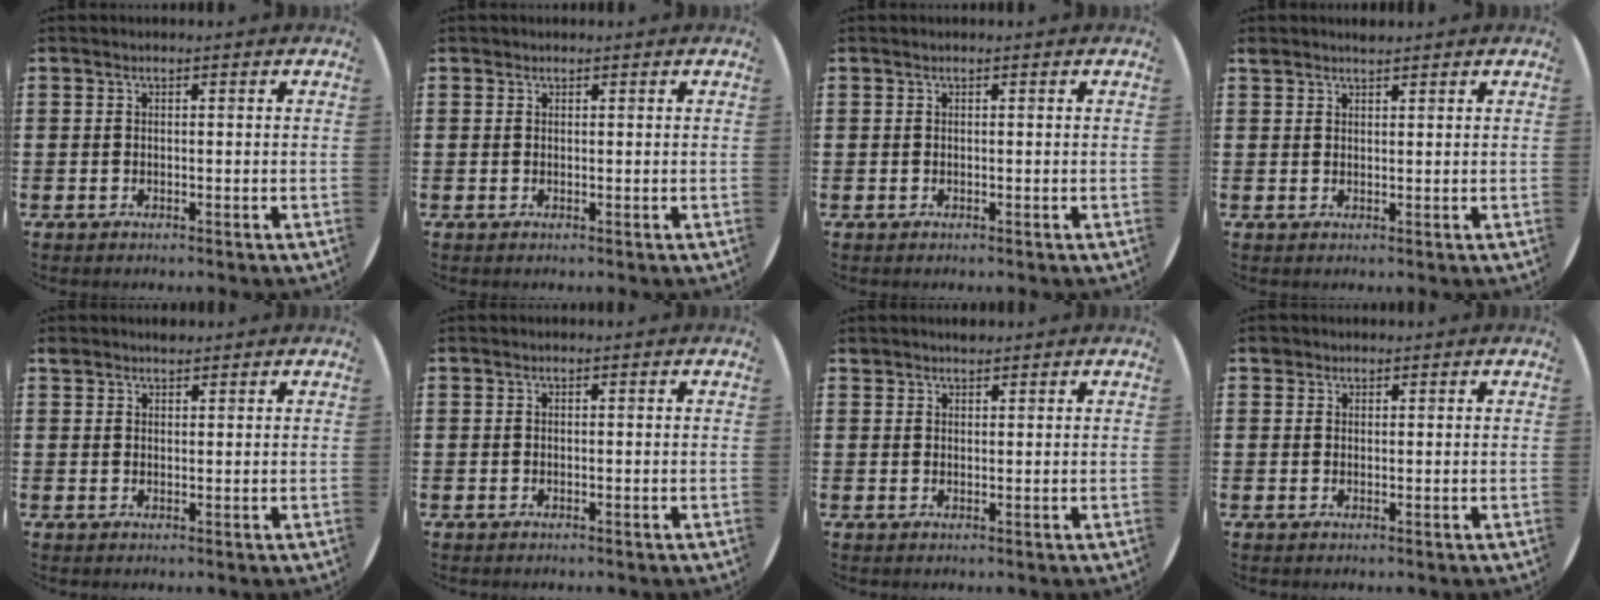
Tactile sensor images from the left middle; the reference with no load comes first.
{"total": 0.0}
{"total": 0.0}
{"total": 1.3, "force": [1.3, 0.2, 0.0], "torque": [-0.001, 0.001, 0.025]}
{"total": 1.4, "force": [1.3, 0.5, 0.0], "torque": [0.005, 0.000, 0.024]}
{"total": 0.0}
{"total": 1.2, "force": [1.2, 0.3, -0.1], "torque": [0.001, 0.001, 0.023]}
{"total": 1.1, "force": [0.9, 0.6, 0.1], "torque": [0.005, 0.000, 0.016]}